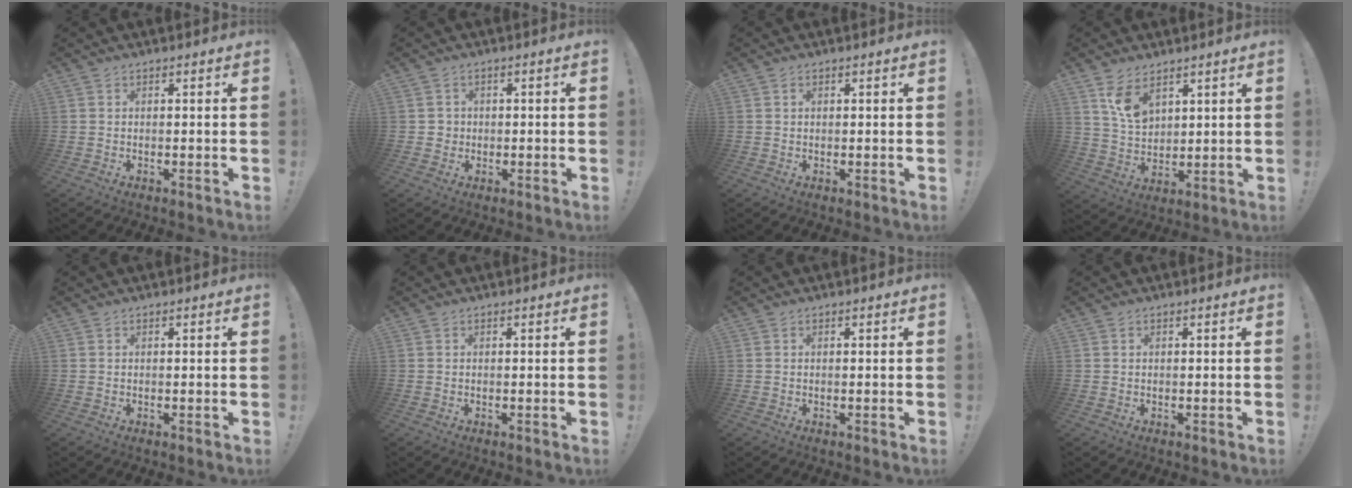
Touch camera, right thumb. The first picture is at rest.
{"total": 2.4, "force": [-0.3, 2.3, 0.5], "torque": [-0.004, 0.003, -0.007]}
{"total": 0.6, "force": [0.2, 0.6, 0.1], "torque": [-0.003, 0.002, 0.003]}
{"total": 8.9, "force": [5.3, 5.4, 4.6], "torque": [-0.075, -0.026, 0.103]}
{"total": 0.0}
{"total": 0.0}
{"total": 0.0}
{"total": 0.0}